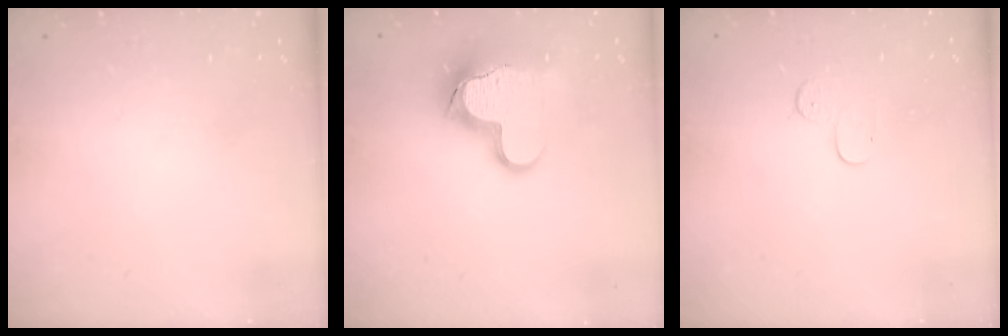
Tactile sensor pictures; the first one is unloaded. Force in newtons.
{"total": 14.3, "press": 14.3, "slide": 1.1}
{"total": 3.9, "press": 3.8, "slide": 0.3}